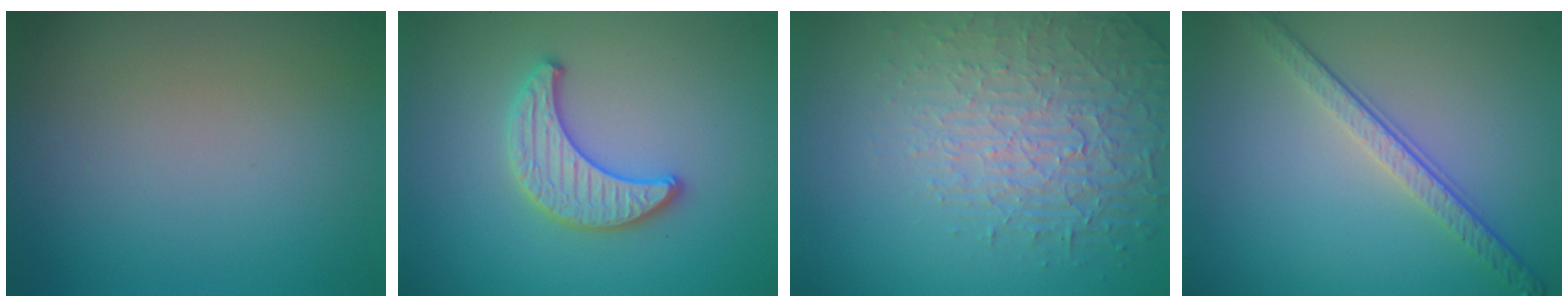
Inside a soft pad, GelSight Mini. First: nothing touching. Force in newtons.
{"total": 3.1, "press": 3.1, "slide": 0.3}
{"total": 4.0, "press": 3.9, "slide": 1.1}
{"total": 4.0, "press": 2.8, "slide": 2.8}